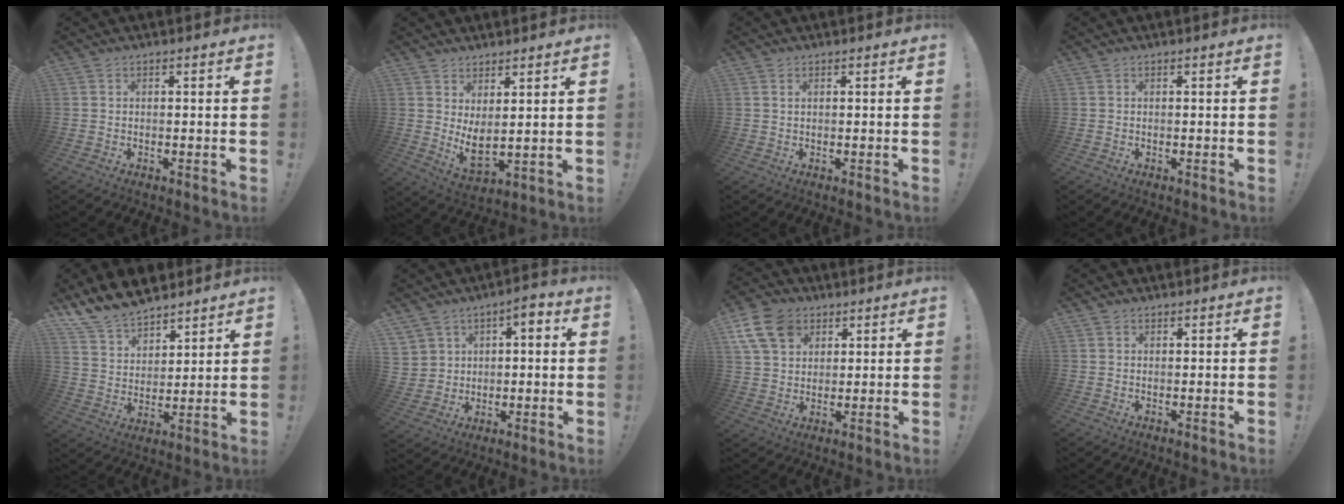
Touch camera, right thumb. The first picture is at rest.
{"total": 6.1, "force": [2.9, 2.8, 4.5], "torque": [-0.058, -0.036, 0.059]}
{"total": 0.9, "force": [0.4, 0.4, 0.7], "torque": [-0.013, 0.001, 0.007]}
{"total": 0.0}
{"total": 12.3, "force": [10.9, 4.9, 2.6], "torque": [-0.074, -0.082, 0.210]}
{"total": 7.2, "force": [2.2, 6.6, 1.8], "torque": [-0.018, -0.012, 0.046]}
{"total": 12.8, "force": [6.0, 9.4, 6.2], "torque": [-0.106, -0.026, 0.120]}
{"total": 1.0, "force": [0.7, 0.6, 0.2], "torque": [0.000, -0.001, 0.014]}